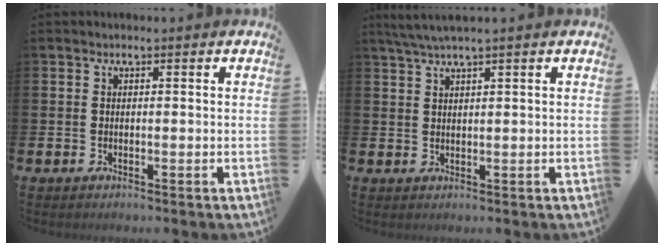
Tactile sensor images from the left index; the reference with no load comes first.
{"total": 2.6, "force": [2.1, -0.2, 1.6], "torque": [-0.040, 0.001, 0.039]}